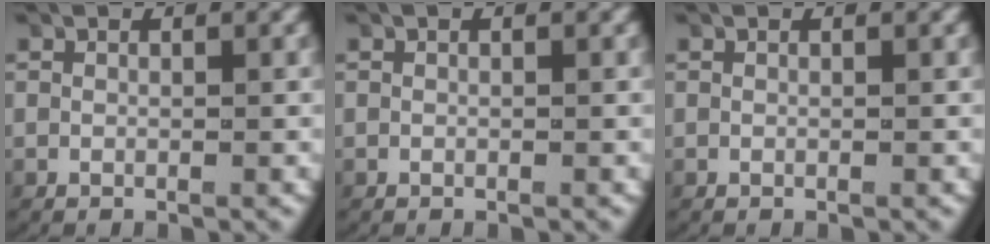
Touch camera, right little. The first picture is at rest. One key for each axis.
{"total": 0.0}
{"total": 0.0}